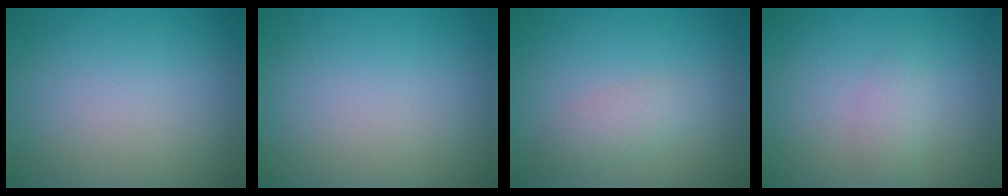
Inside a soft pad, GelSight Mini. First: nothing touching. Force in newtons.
{"total": 0.0}
{"total": 2.1, "press": 2.1, "slide": 0.0}
{"total": 1.6, "press": 1.6, "slide": 0.1}